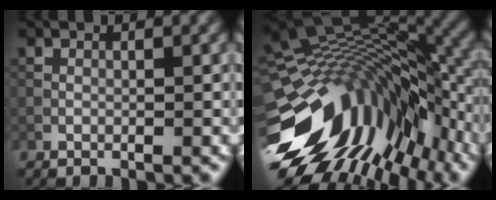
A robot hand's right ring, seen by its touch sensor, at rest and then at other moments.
{"total": 15.9, "force": [-5.2, 8.8, 12.2], "torque": [-0.223, 0.007, -0.104]}